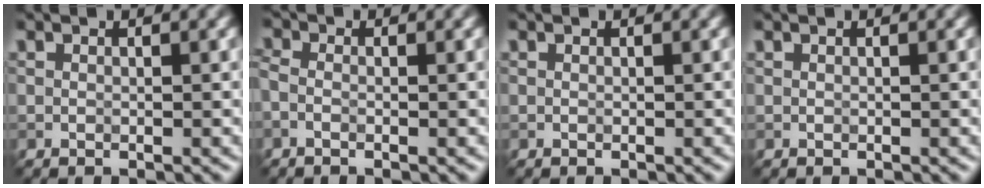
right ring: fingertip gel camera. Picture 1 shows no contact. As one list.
[{"total": 1.3, "force": [-0.5, 0.8, 0.9], "torque": [-0.019, -0.002, -0.018]}, {"total": 0.0}, {"total": 0.0}]